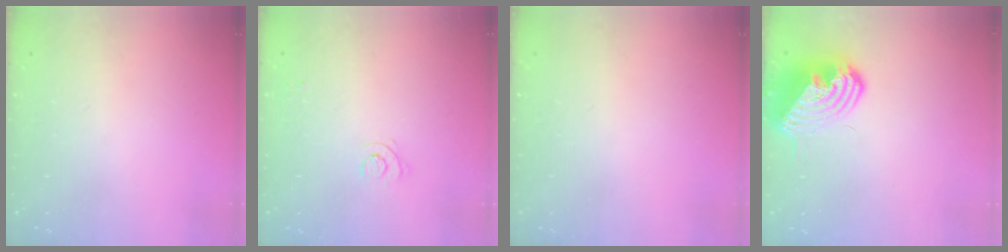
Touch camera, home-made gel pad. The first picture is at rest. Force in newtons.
{"total": 4.2, "press": 4.1, "slide": 0.8}
{"total": 0.0}
{"total": 12.9, "press": 12.8, "slide": 1.4}